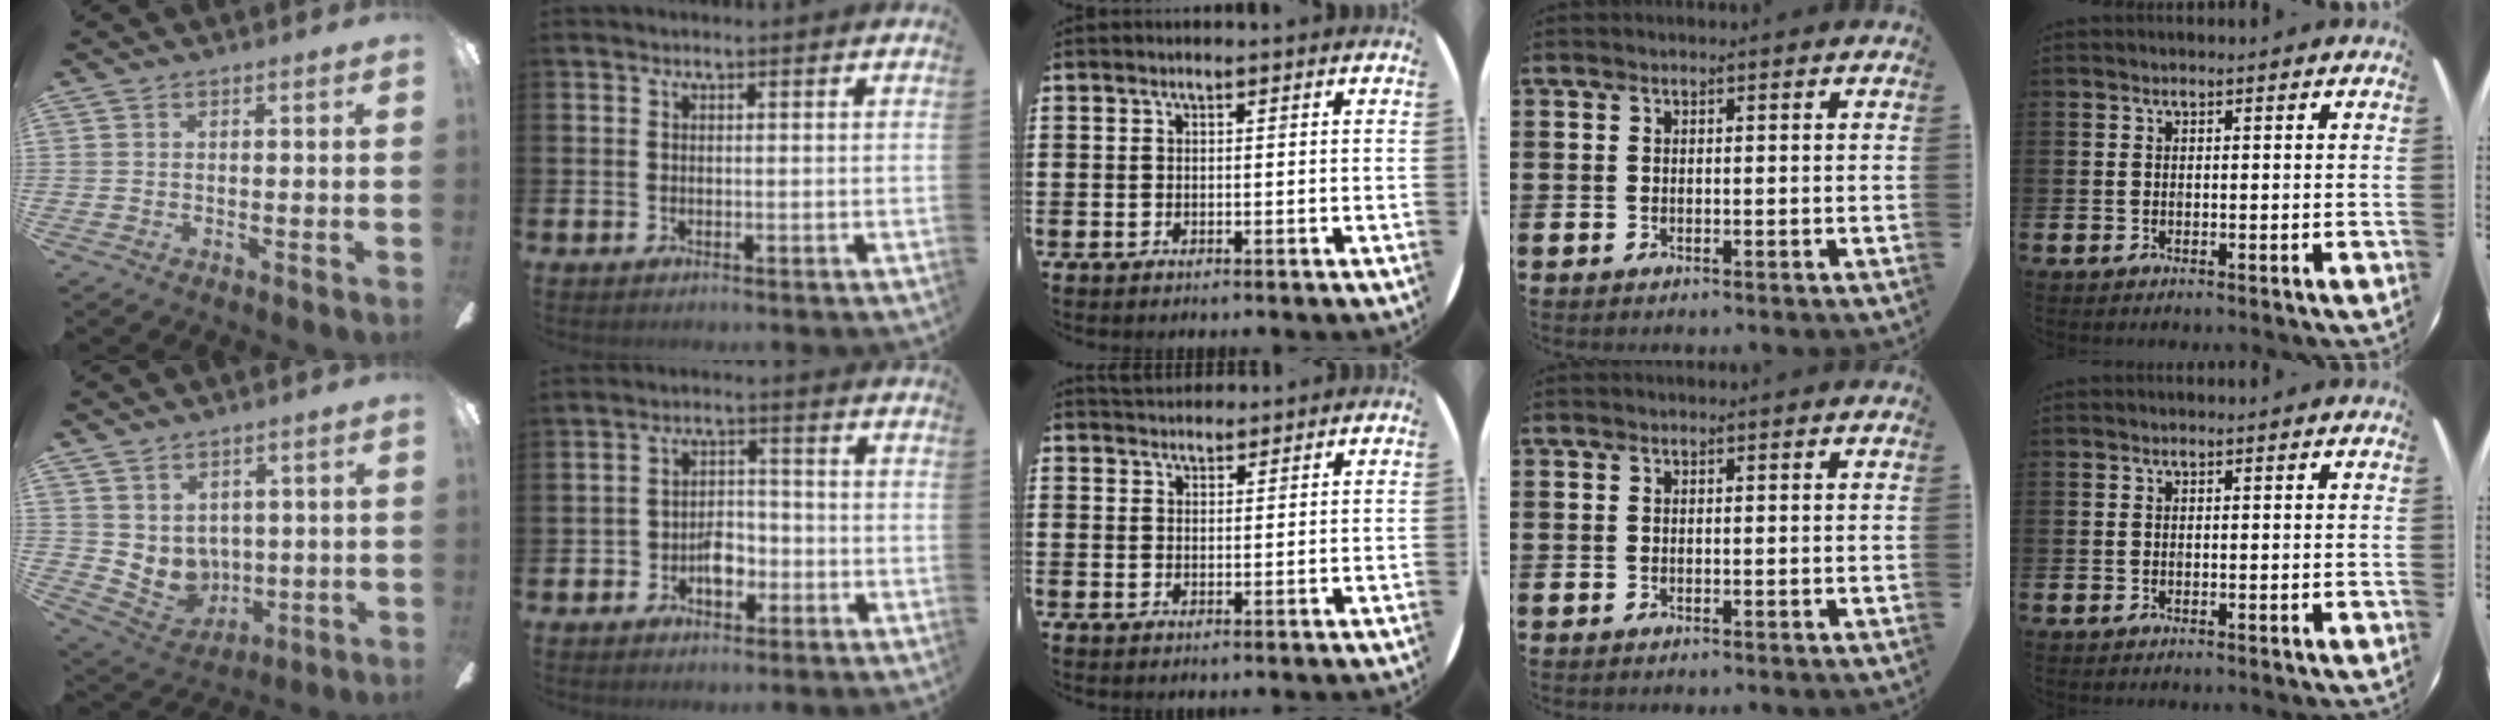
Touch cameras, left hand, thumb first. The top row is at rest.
{"thumb": {"total": 6.3, "force": [2.9, 5.4, 1.5], "torque": [-0.046, -0.026, 0.062]}, "index": {"total": 4.0, "force": [-1.9, 2.7, 2.2], "torque": [-0.043, 0.009, -0.038]}, "middle": {"total": 2.2, "force": [2.1, 0.6, -0.2], "torque": [0.002, 0.002, 0.040]}}